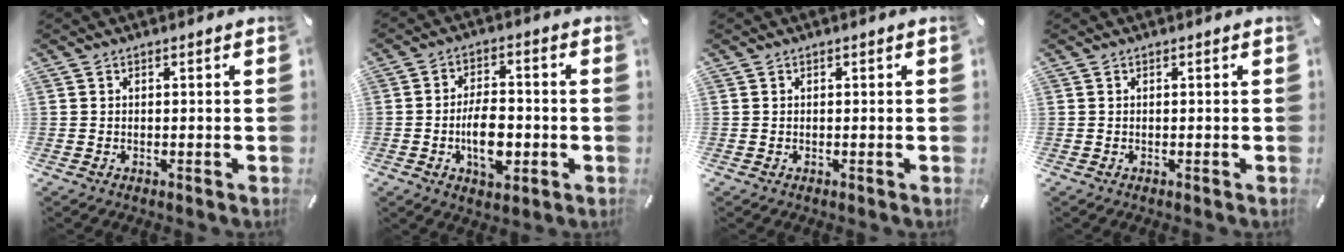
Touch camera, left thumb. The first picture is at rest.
{"total": 9.7, "force": [-2.5, 5.7, 7.5], "torque": [-0.130, 0.003, -0.044]}
{"total": 0.0}
{"total": 0.0}